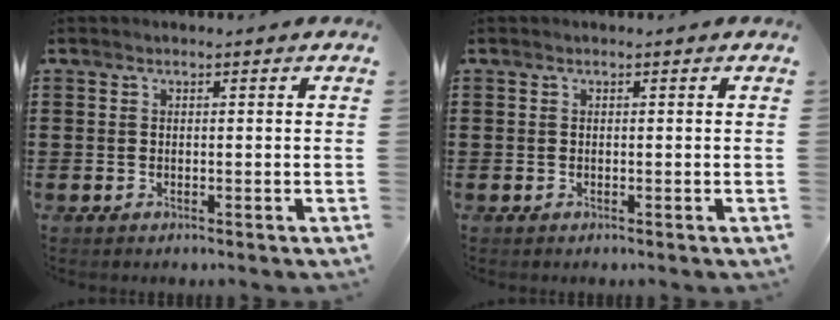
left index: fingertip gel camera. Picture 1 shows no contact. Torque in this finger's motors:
{"motor_torque": [-0.01, -0.01, 0.01, 0.00]}